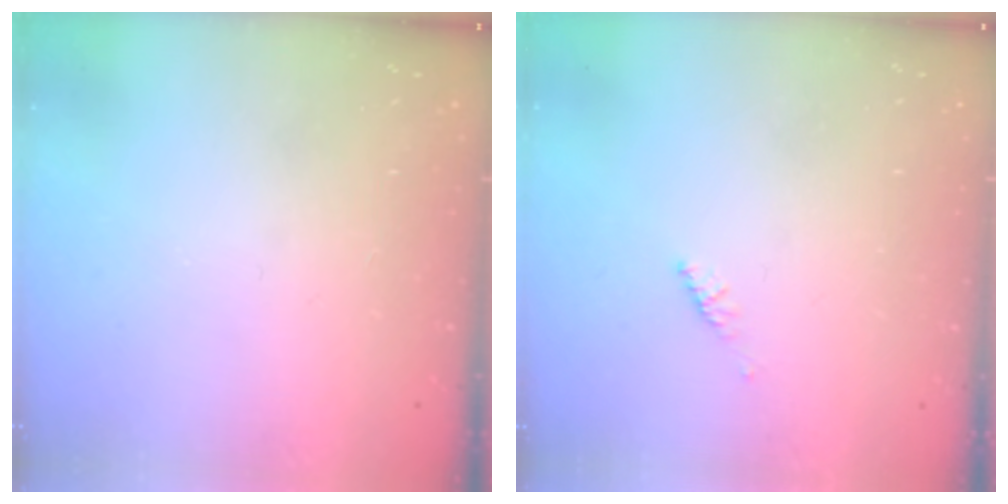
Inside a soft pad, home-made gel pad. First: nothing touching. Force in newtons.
{"total": 2.4, "press": 2.3, "slide": 0.7}